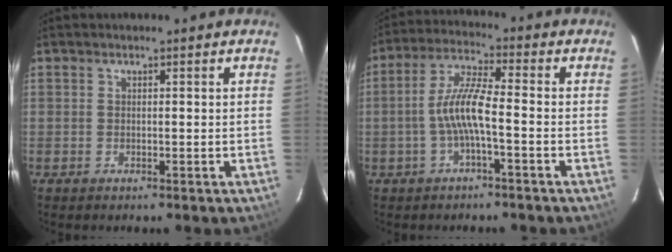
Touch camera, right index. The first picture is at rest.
{"total": 7.4, "force": [-2.0, 0.9, 7.1], "torque": [-0.156, 0.012, -0.038]}